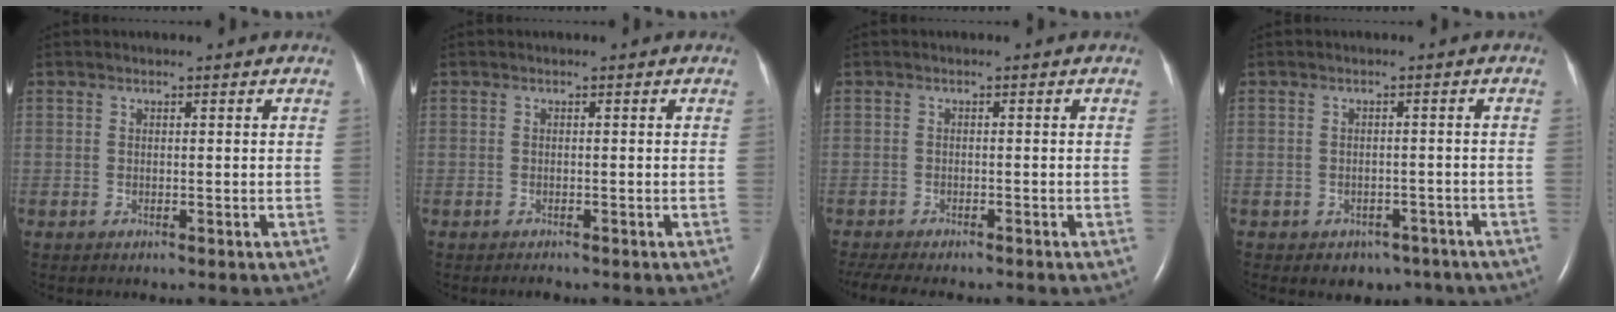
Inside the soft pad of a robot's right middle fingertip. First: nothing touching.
{"total": 0.7, "force": [-0.6, 0.1, 0.2], "torque": [-0.010, -0.003, -0.007]}
{"total": 7.5, "force": [-6.5, 1.4, 3.6], "torque": [-0.062, -0.006, -0.096]}
{"total": 5.0, "force": [-3.5, 3.4, 1.0], "torque": [-0.010, 0.016, -0.034]}